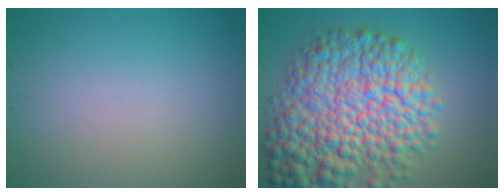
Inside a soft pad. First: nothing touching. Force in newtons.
{"total": 12.3, "press": 12.3, "slide": 0.5}